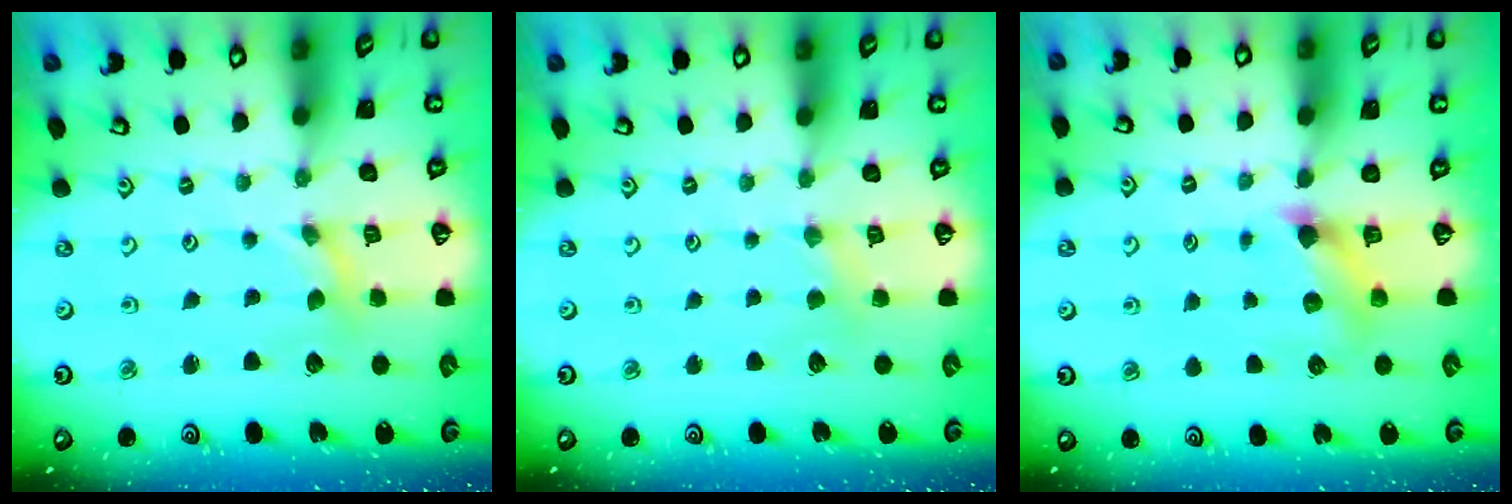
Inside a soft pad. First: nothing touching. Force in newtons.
{"total": 2.3, "press": 2.3, "slide": 0.4}
{"total": 7.2, "press": 7.1, "slide": 1.0}